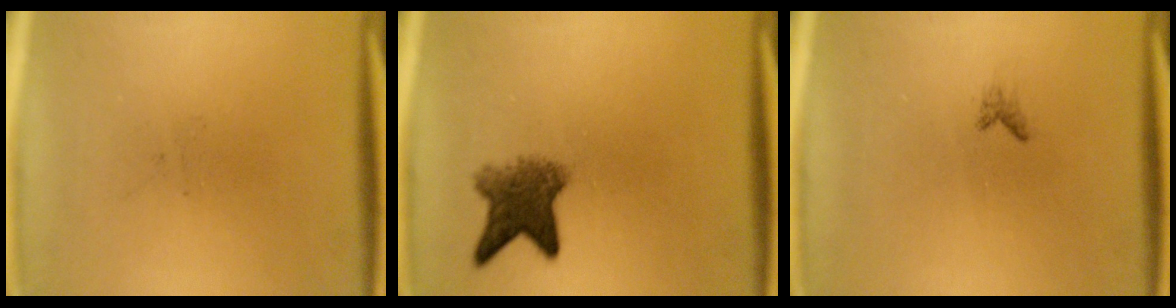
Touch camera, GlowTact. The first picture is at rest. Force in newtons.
{"total": 6.0}
{"total": 0.6}